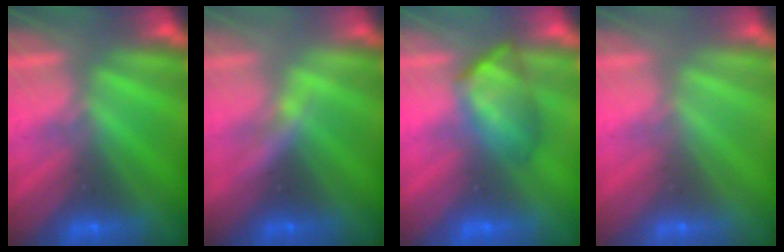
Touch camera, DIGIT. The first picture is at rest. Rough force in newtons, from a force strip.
{"total": 2.2}
{"total": 4.4}
{"total": 2.9}